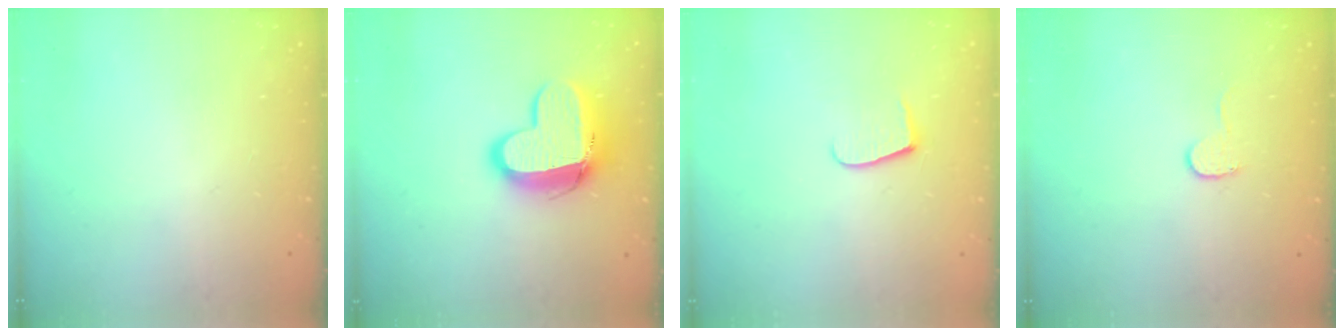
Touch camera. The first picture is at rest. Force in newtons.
{"total": 14.1, "press": 14.1, "slide": 1.1}
{"total": 6.2, "press": 6.2, "slide": 0.6}
{"total": 4.9, "press": 4.9, "slide": 0.4}